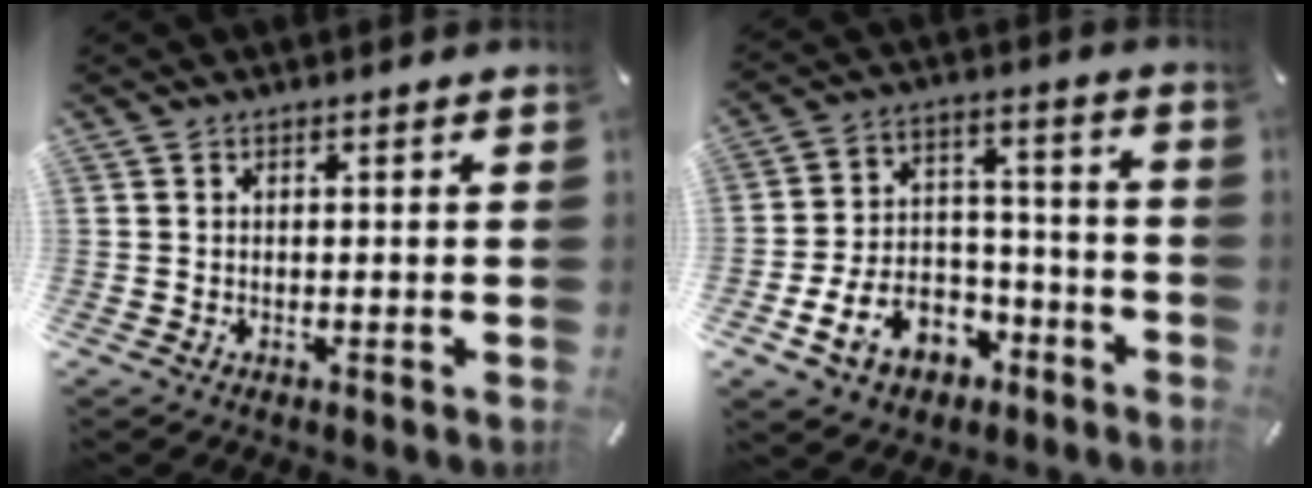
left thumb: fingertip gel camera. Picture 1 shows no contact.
{"total": 12.2, "force": [-5.3, 9.5, 5.6], "torque": [-0.104, 0.042, -0.086]}